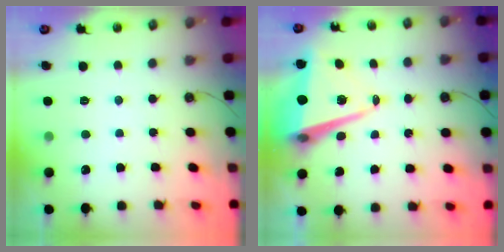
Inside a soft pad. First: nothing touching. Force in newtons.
{"total": 11.0, "press": 10.5, "slide": 3.2}